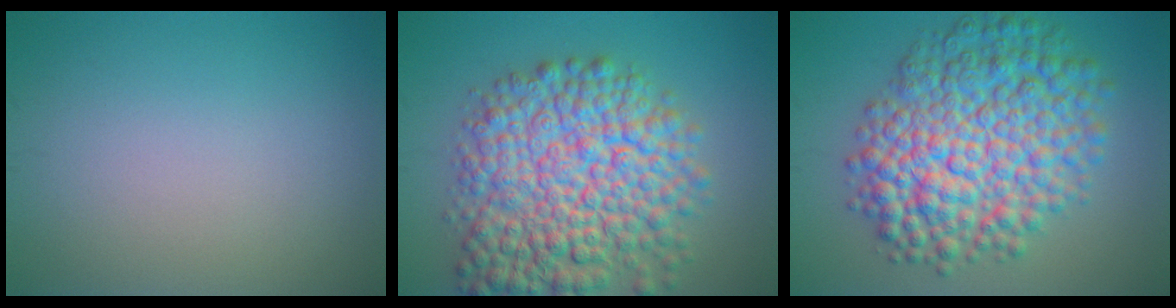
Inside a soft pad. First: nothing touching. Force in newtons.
{"total": 11.4, "press": 11.4, "slide": 0.4}
{"total": 10.9, "press": 10.9, "slide": 0.2}